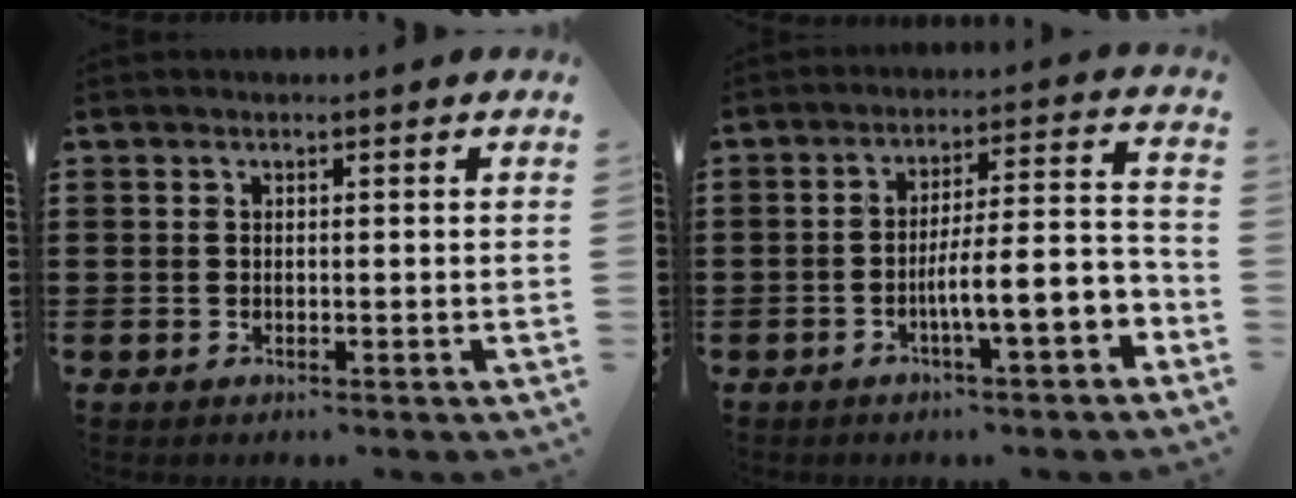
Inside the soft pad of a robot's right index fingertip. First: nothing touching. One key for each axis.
{"total": 8.8, "fx": -3.7, "fy": 1.5, "fz": 7.8, "tx": -0.115, "ty": -0.009, "tz": -0.068}